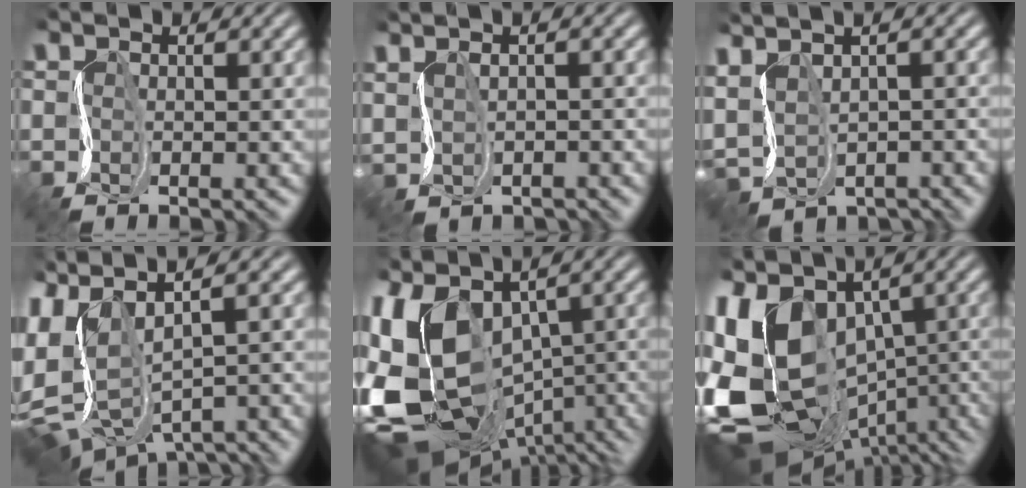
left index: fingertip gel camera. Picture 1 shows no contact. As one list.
[{"total": 0.9, "force": [-0.2, -0.8, -0.3], "torque": [-0.007, -0.012, 0.010]}, {"total": 1.3, "force": [-0.1, 0.7, 1.1], "torque": [-0.018, -0.011, 0.017]}, {"total": 6.0, "force": [-0.3, 2.9, 5.2], "torque": [-0.138, -0.013, 0.009]}, {"total": 15.0, "force": [-2.6, 9.5, 11.3], "torque": [-0.243, -0.032, -0.003]}, {"total": 15.4, "force": [-1.1, 10.2, 11.5], "torque": [-0.234, -0.033, 0.029]}]